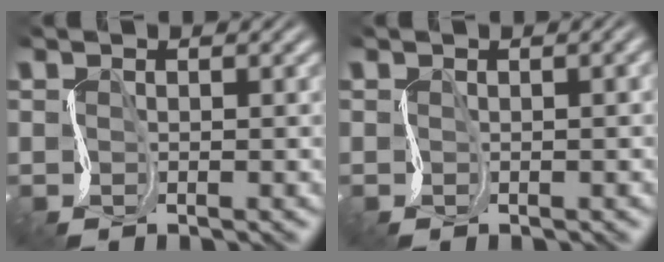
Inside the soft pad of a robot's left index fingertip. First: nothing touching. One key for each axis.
{"total": 3.7, "fx": 0.6, "fy": 2.0, "fz": 3.0, "tx": -0.021, "ty": 0.023, "tz": -0.005}